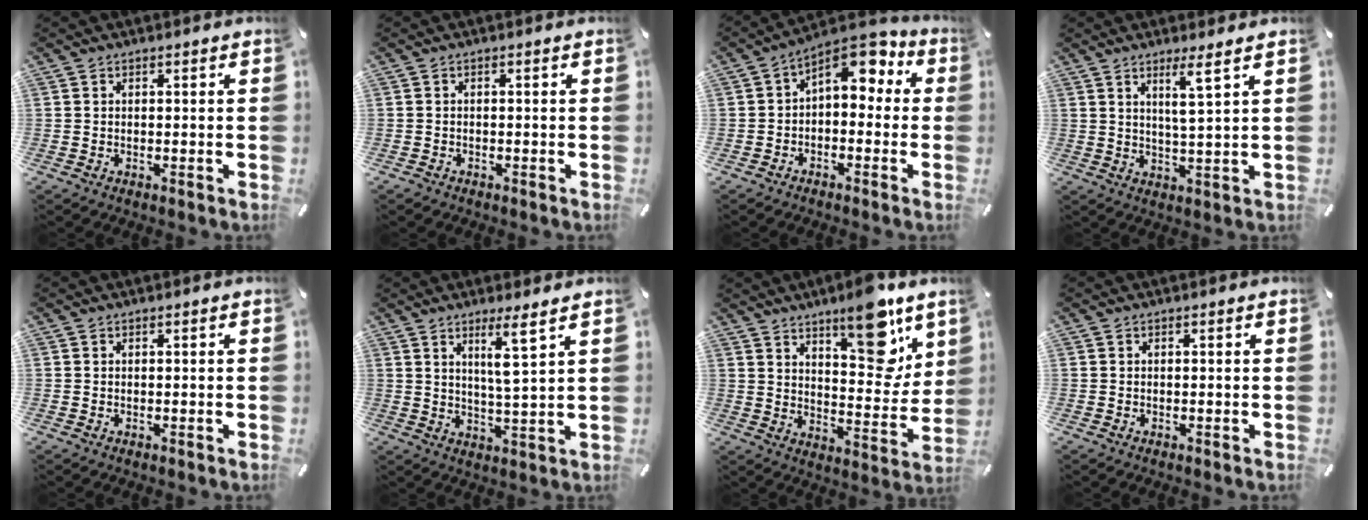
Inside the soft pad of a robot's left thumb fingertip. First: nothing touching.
{"total": 0.8, "force": [-0.7, 0.5, 0.0], "torque": [-0.003, 0.002, -0.015]}
{"total": 7.2, "force": [2.7, 4.8, 4.6], "torque": [-0.059, -0.028, 0.043]}
{"total": 5.6, "force": [3.1, -0.4, 4.7], "torque": [-0.091, -0.012, 0.048]}
{"total": 0.0}
{"total": 7.1, "force": [4.0, -0.1, 5.8], "torque": [-0.109, -0.018, 0.062]}
{"total": 15.5, "force": [10.1, 5.9, 10.2], "torque": [-0.122, -0.073, 0.165]}
{"total": 0.0}